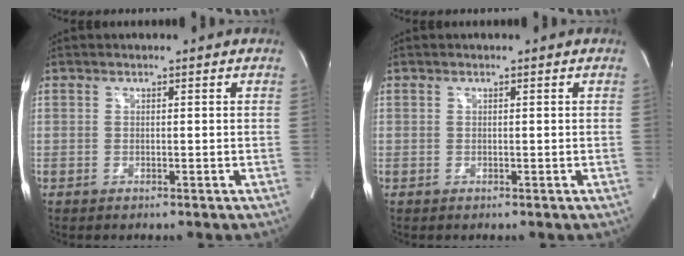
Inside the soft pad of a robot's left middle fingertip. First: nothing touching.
{"total": 0.0}